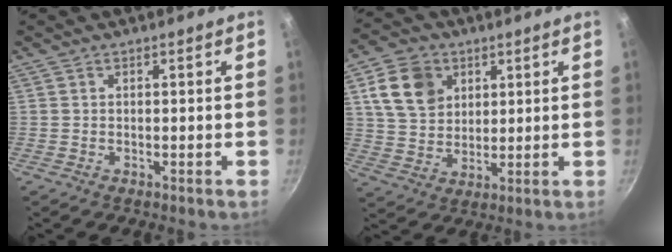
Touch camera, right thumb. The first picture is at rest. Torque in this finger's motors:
{"motor_torque": [-0.24, 0.94, 1.14, 0.40, 0.35]}